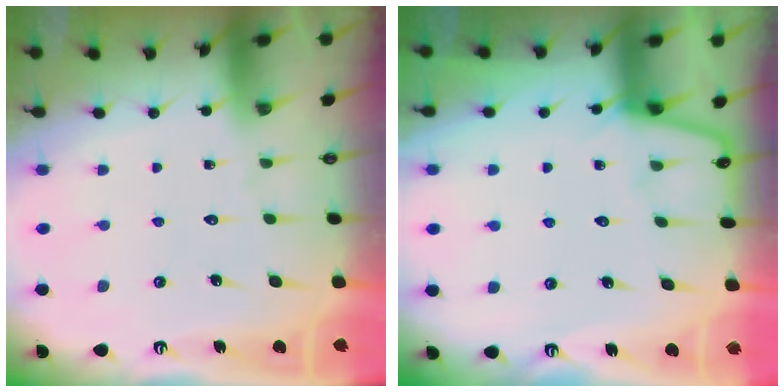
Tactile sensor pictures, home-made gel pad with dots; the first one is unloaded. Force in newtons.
{"total": 4.1, "press": 4.1, "slide": 0.4}